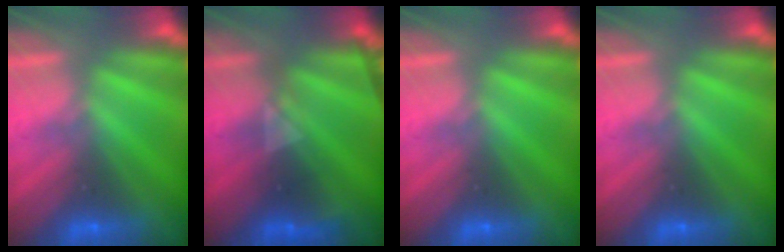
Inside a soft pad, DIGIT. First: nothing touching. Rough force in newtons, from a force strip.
{"total": 2.3}
{"total": 0.0}
{"total": 0.0}